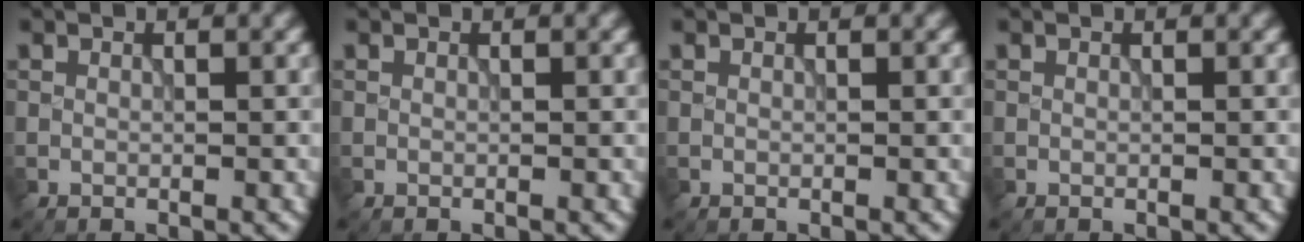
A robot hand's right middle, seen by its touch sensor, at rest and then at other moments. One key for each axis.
{"total": 0.0}
{"total": 0.0}
{"total": 0.0}